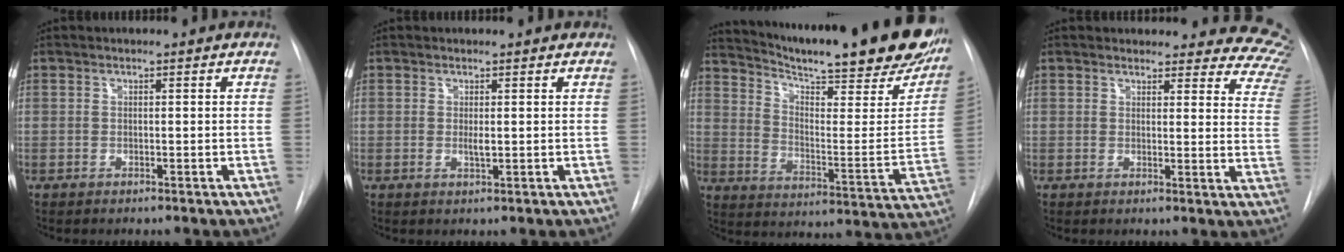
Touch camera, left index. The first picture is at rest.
{"total": 1.1, "force": [-0.5, 0.2, 1.0], "torque": [-0.021, -0.008, -0.008]}
{"total": 30.2, "force": [24.3, 4.4, 17.3], "torque": [-0.251, -0.083, 0.313]}
{"total": 15.2, "force": [14.4, 4.5, 2.0], "torque": [0.026, -0.095, 0.114]}